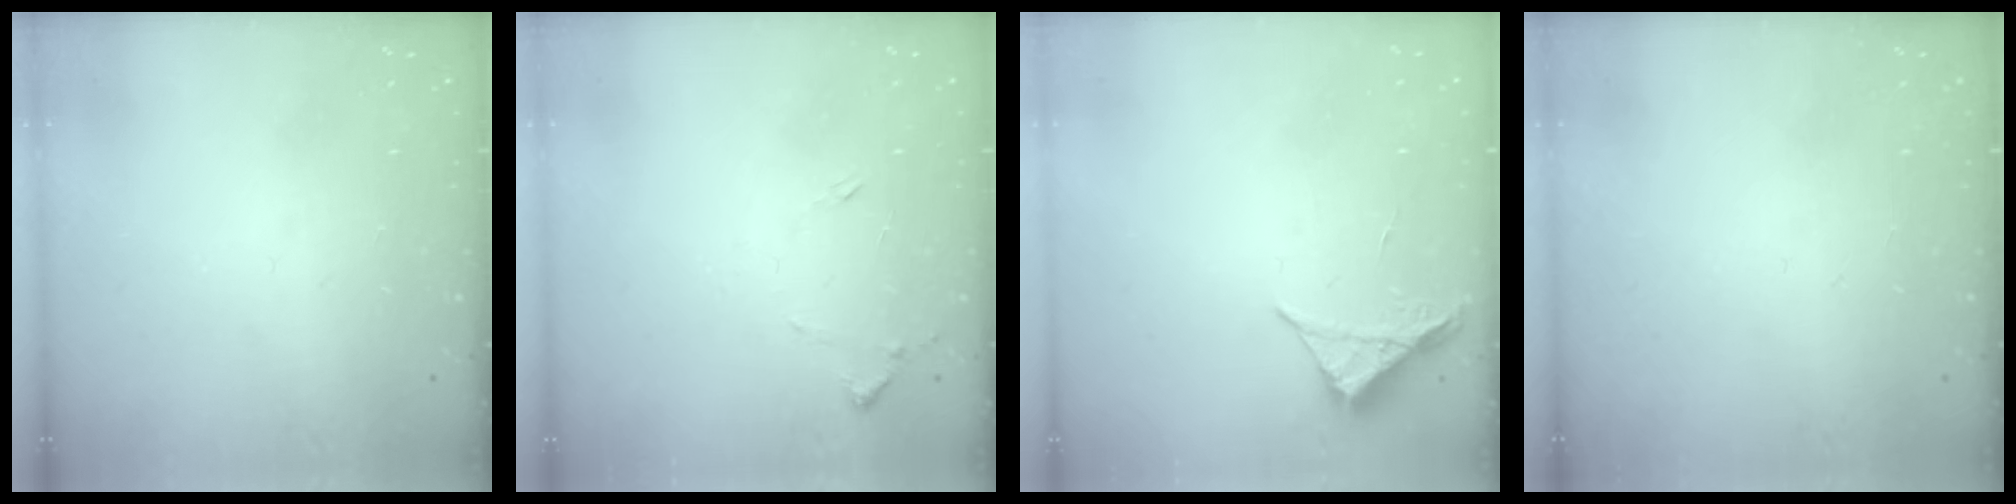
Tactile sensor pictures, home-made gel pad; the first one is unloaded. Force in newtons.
{"total": 8.0, "press": 8.0, "slide": 0.7}
{"total": 3.9, "press": 3.8, "slide": 0.5}
{"total": 0.0}